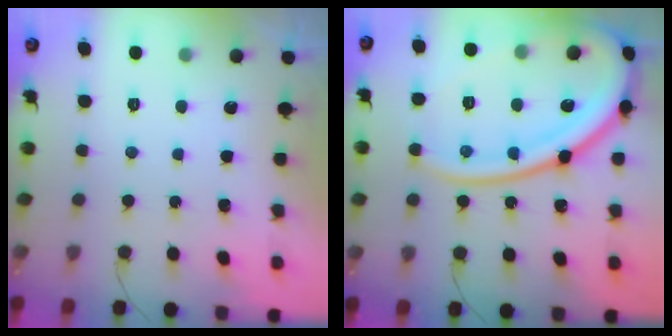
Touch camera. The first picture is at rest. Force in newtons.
{"total": 25.7, "press": 25.5, "slide": 3.2}